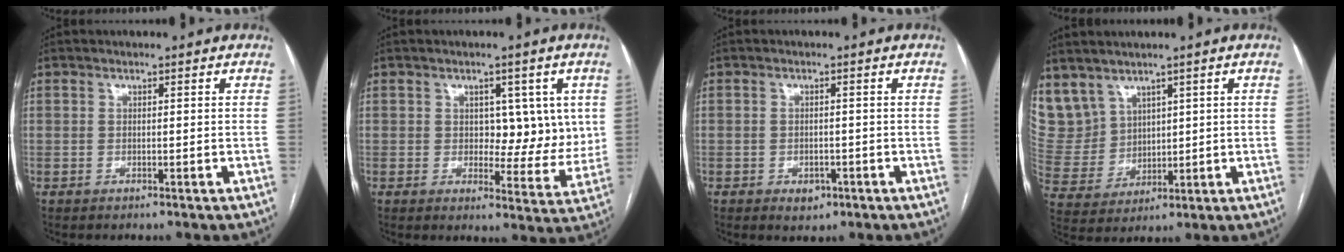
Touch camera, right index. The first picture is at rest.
{"total": 7.7, "force": [1.8, 4.7, 5.9], "torque": [-0.056, 0.007, 0.031]}
{"total": 2.5, "force": [-1.3, 1.7, 1.3], "torque": [-0.012, 0.003, -0.009]}
{"total": 9.5, "force": [6.2, 7.0, 1.6], "torque": [-0.061, 0.026, 0.157]}